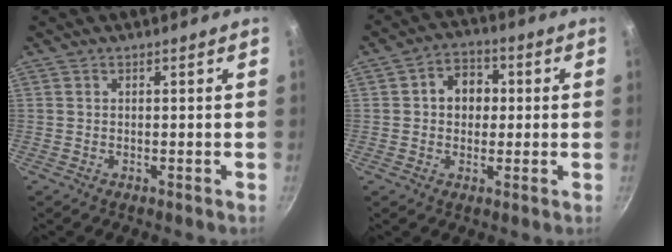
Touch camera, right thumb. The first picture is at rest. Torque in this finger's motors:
{"motor_torque": [-0.50, 0.67, 0.17, 0.61, 0.09]}